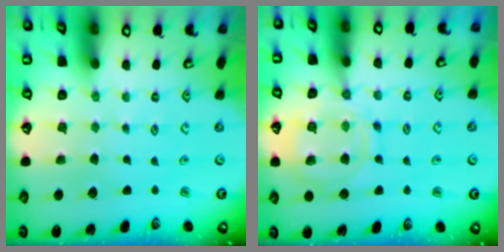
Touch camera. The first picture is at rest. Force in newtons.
{"total": 12.7, "press": 12.7, "slide": 1.0}